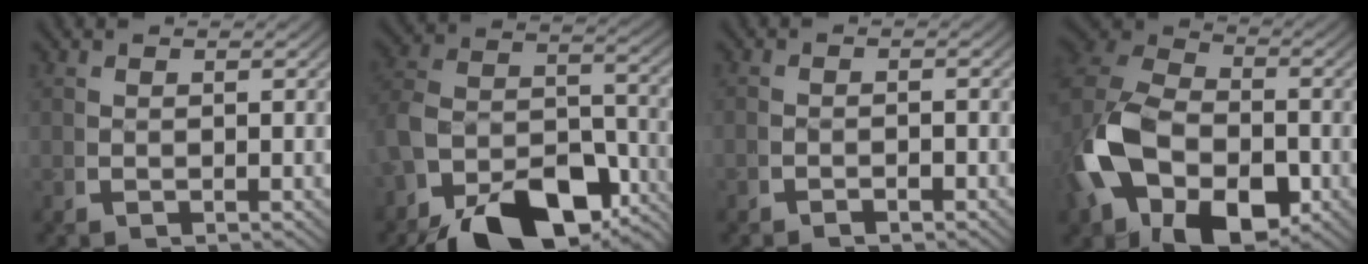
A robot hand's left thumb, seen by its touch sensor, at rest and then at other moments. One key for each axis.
{"total": 13.8, "fx": -5.9, "fy": 8.6, "fz": 9.1, "tx": -0.194, "ty": -0.055, "tz": -0.075}
{"total": 1.1, "fx": -1.1, "fy": 0.2, "fz": 0.0, "tx": 0.001, "ty": -0.004, "tz": -0.023}
{"total": 12.9, "fx": -1.5, "fy": 9.1, "fz": 9.0, "tx": -0.207, "ty": -0.039, "tz": -0.015}